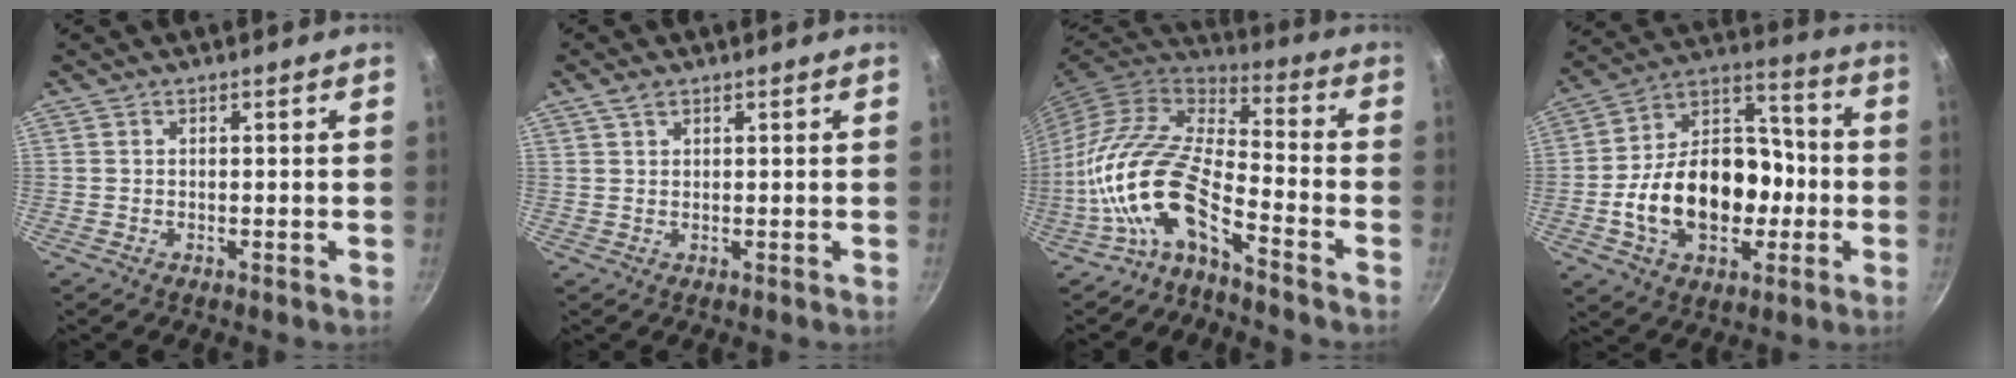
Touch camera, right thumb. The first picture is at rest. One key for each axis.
{"total": 2.1, "fx": 1.4, "fy": 1.0, "fz": 1.2, "tx": -0.020, "ty": -0.002, "tz": 0.027}
{"total": 15.3, "fx": -7.8, "fy": 6.1, "fz": 11.7, "tx": -0.224, "ty": 0.066, "tz": -0.175}
{"total": 22.3, "fx": -4.4, "fy": 15.5, "fz": 15.4, "tx": -0.222, "ty": 0.057, "tz": -0.073}